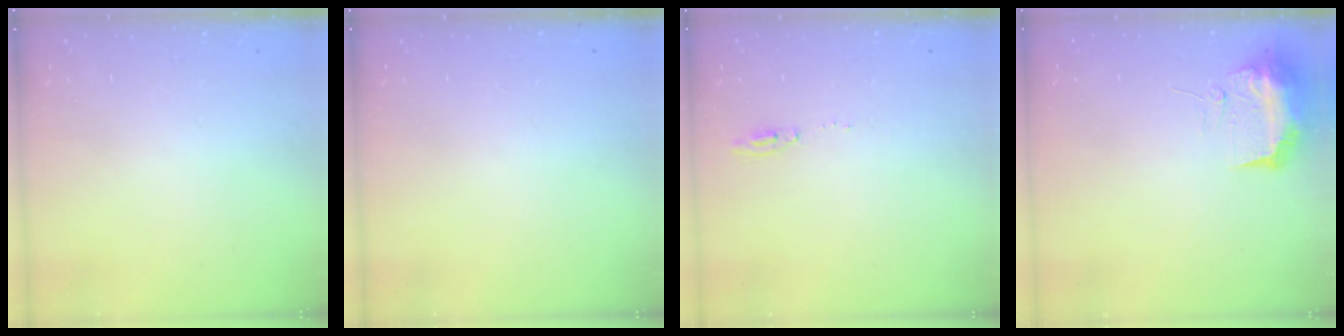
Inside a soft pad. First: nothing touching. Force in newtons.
{"total": 0.0}
{"total": 5.2, "press": 5.2, "slide": 0.5}
{"total": 10.1, "press": 10.1, "slide": 0.3}